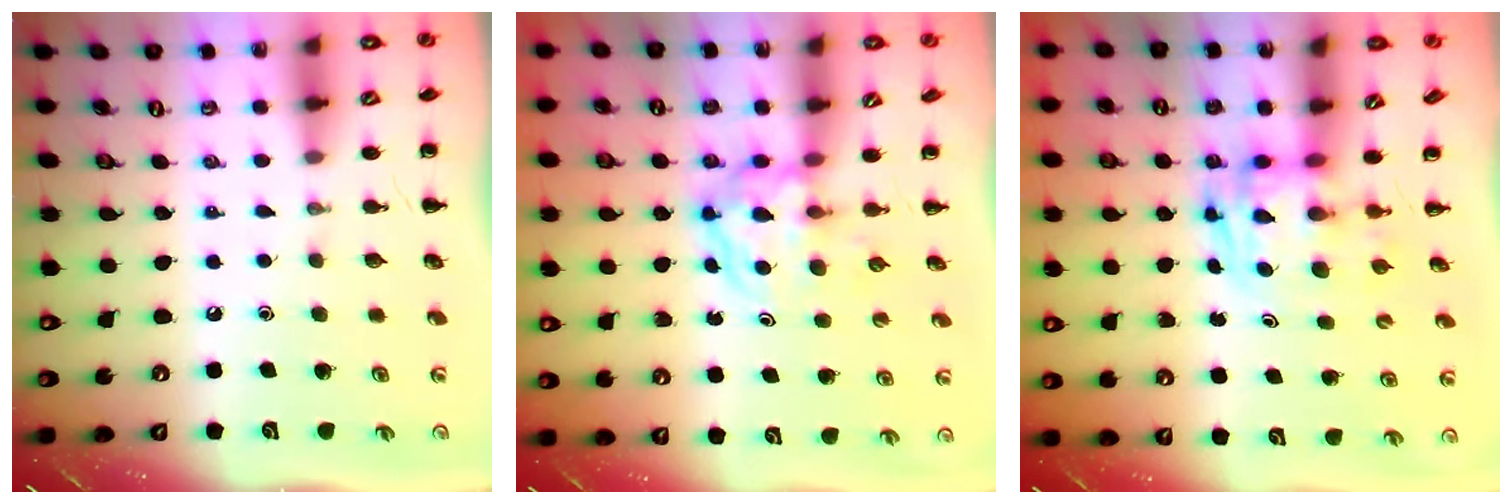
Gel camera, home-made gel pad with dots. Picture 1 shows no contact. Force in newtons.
{"total": 3.8, "press": 3.8, "slide": 0.5}
{"total": 2.7, "press": 2.6, "slide": 0.5}